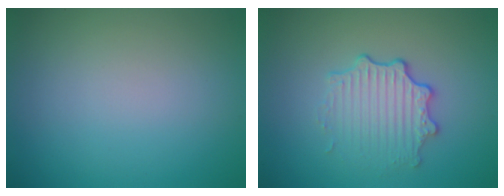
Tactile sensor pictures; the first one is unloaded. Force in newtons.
{"total": 3.4, "press": 2.7, "slide": 2.1}